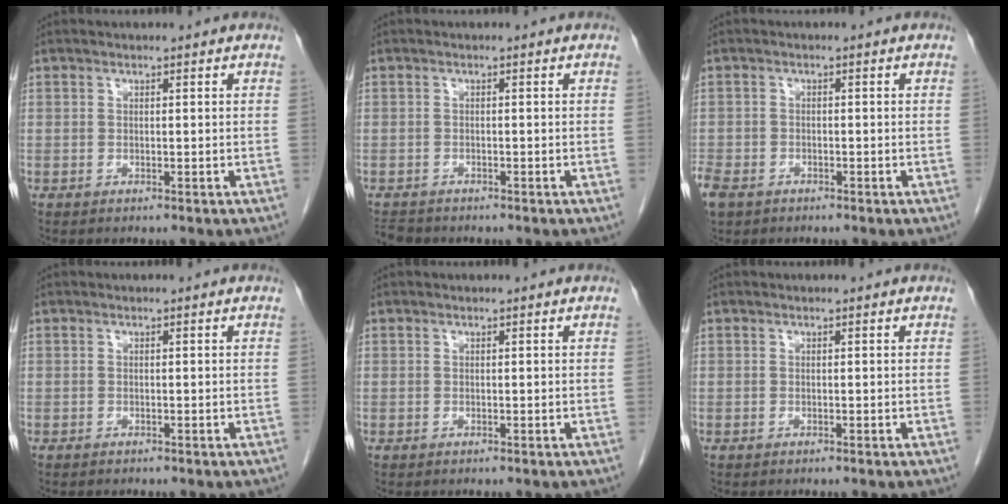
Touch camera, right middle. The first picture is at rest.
{"total": 2.5, "force": [-2.3, 0.8, 0.3], "torque": [-0.010, -0.009, -0.038]}
{"total": 5.5, "force": [-3.7, 3.5, 2.3], "torque": [-0.056, -0.007, -0.063]}
{"total": 0.5, "force": [-0.5, 0.1, 0.2], "torque": [-0.013, -0.002, -0.007]}
{"total": 0.0}
{"total": 0.0}